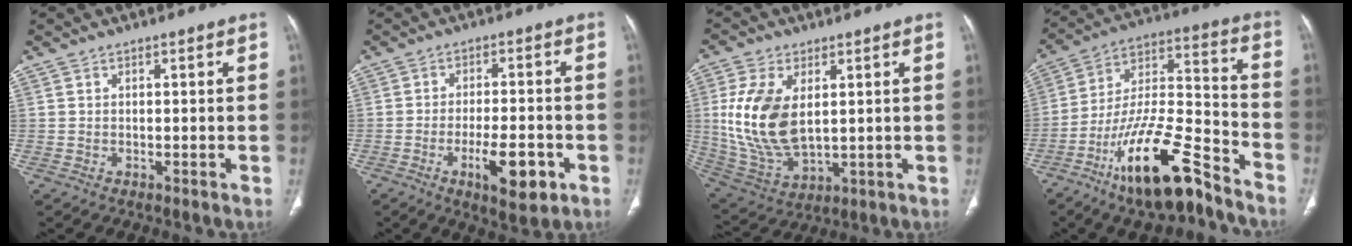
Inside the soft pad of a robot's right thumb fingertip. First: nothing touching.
{"total": 9.5, "force": [-3.8, 3.3, 8.1], "torque": [-0.124, 0.009, -0.053]}
{"total": 15.3, "force": [2.6, 8.8, 12.3], "torque": [-0.246, -0.016, 0.066]}
{"total": 20.0, "force": [-13.2, 5.8, 13.9], "torque": [-0.254, 0.083, -0.234]}